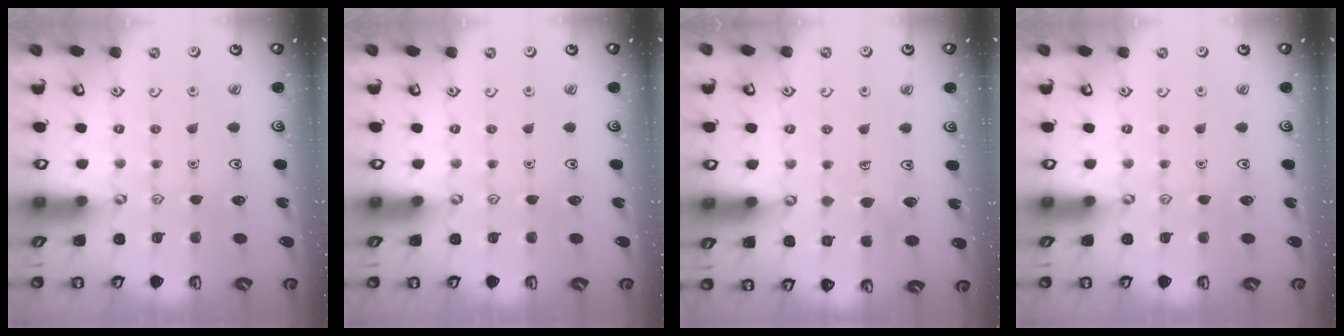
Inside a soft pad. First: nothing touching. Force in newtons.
{"total": 0.0}
{"total": 5.5, "press": 5.5, "slide": 0.3}
{"total": 0.0}